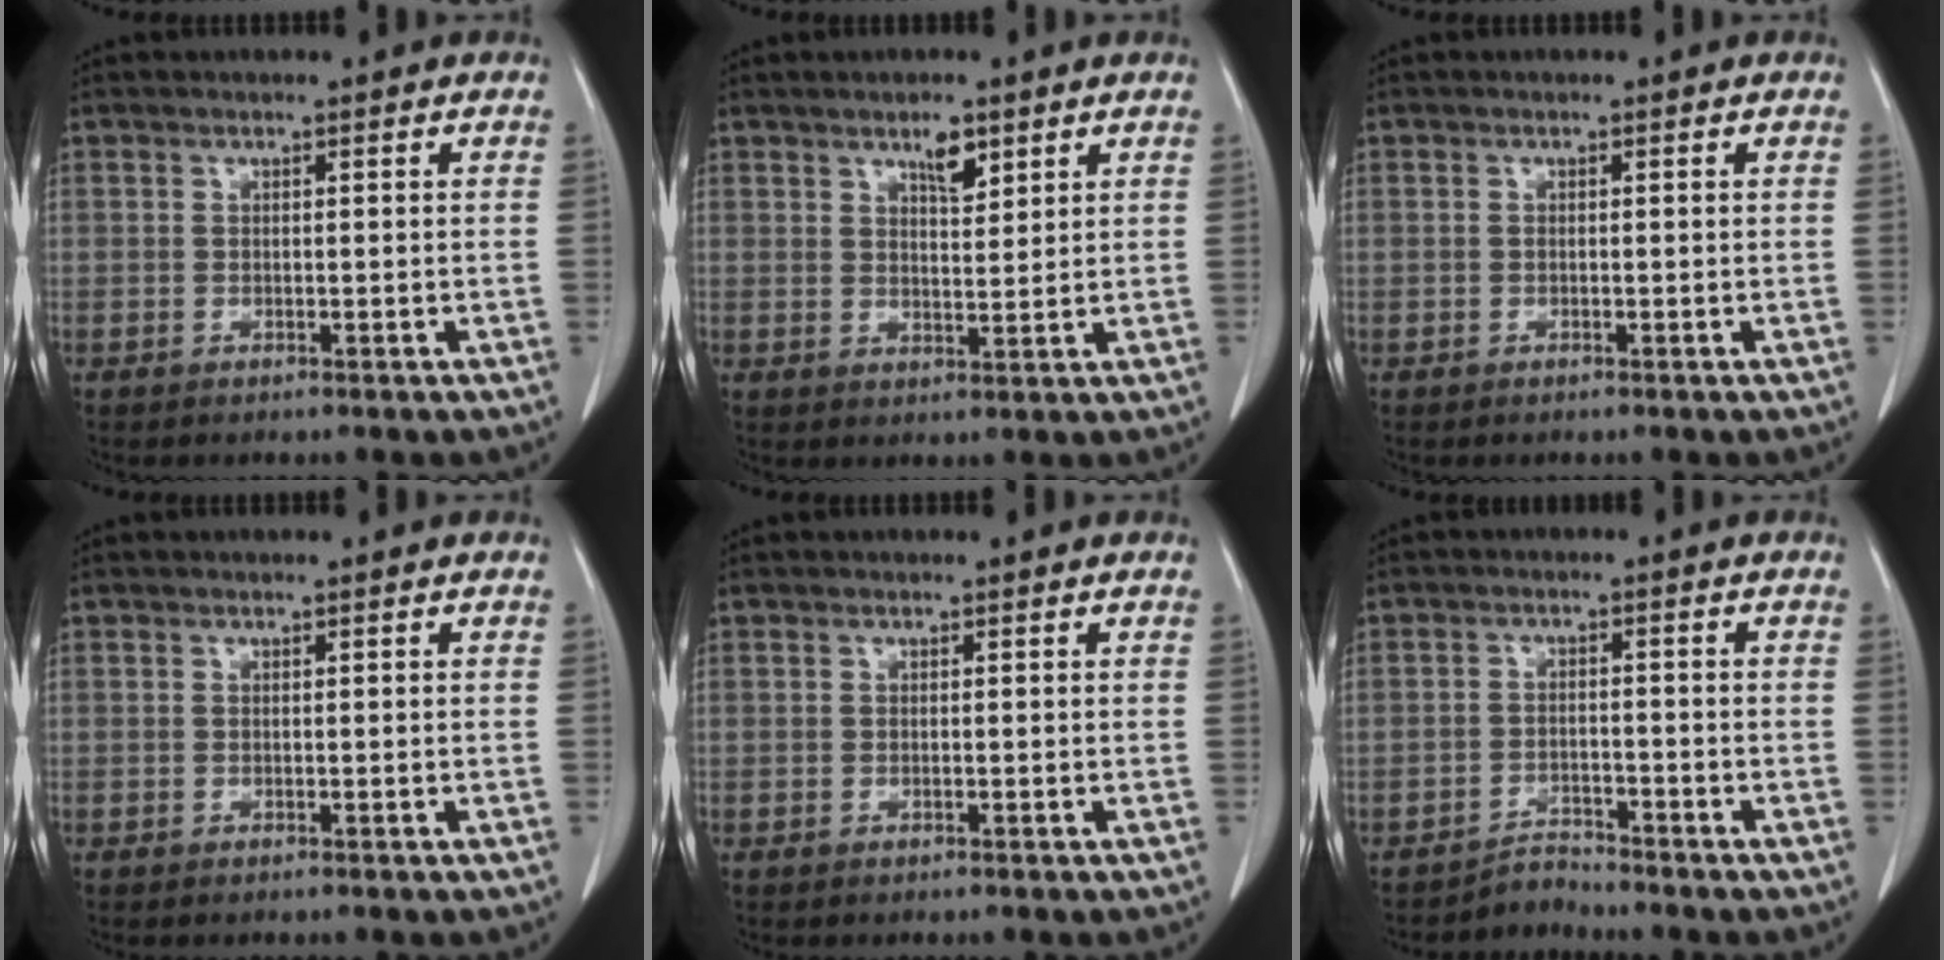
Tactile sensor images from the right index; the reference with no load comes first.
{"total": 3.7, "force": [2.5, 1.2, 2.5], "torque": [-0.044, -0.001, 0.043]}
{"total": 0.0}
{"total": 0.0}
{"total": 0.0}
{"total": 2.6, "force": [-2.4, 0.1, -0.9], "torque": [0.023, -0.007, -0.040]}